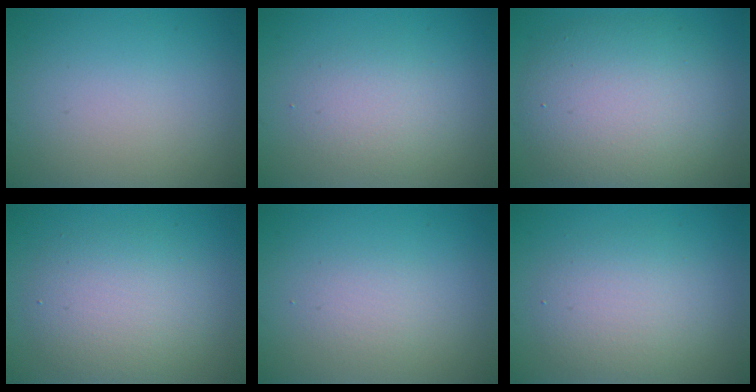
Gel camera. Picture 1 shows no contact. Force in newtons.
{"total": 2.4, "press": 2.4, "slide": 0.2}
{"total": 8.6, "press": 8.5, "slide": 0.8}
{"total": 4.6, "press": 4.5, "slide": 0.1}
{"total": 1.4, "press": 1.4, "slide": 0.1}
{"total": 3.9, "press": 3.9, "slide": 0.0}